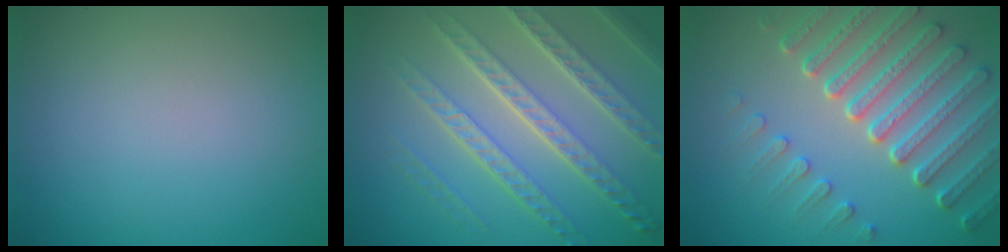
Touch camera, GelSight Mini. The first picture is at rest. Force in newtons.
{"total": 7.3, "press": 5.3, "slide": 5.1}
{"total": 7.6, "press": 5.7, "slide": 5.1}